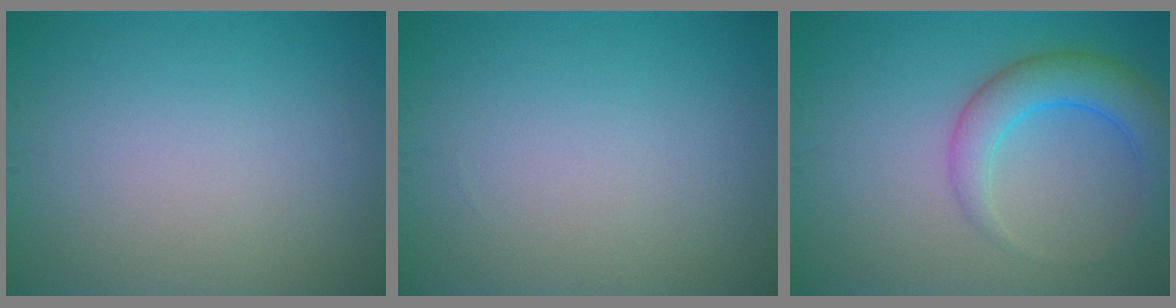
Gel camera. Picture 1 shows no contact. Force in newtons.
{"total": 0.0}
{"total": 4.7, "press": 4.7, "slide": 0.3}